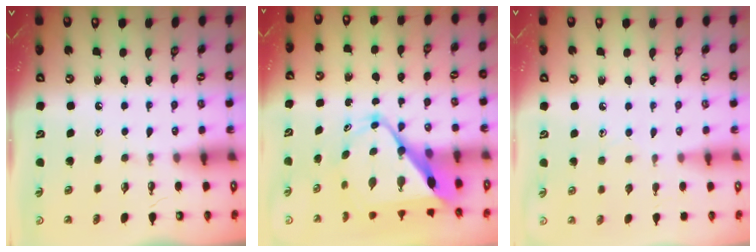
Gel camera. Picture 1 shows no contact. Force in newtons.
{"total": 13.7, "press": 13.6, "slide": 1.1}
{"total": 4.6, "press": 4.6, "slide": 0.5}